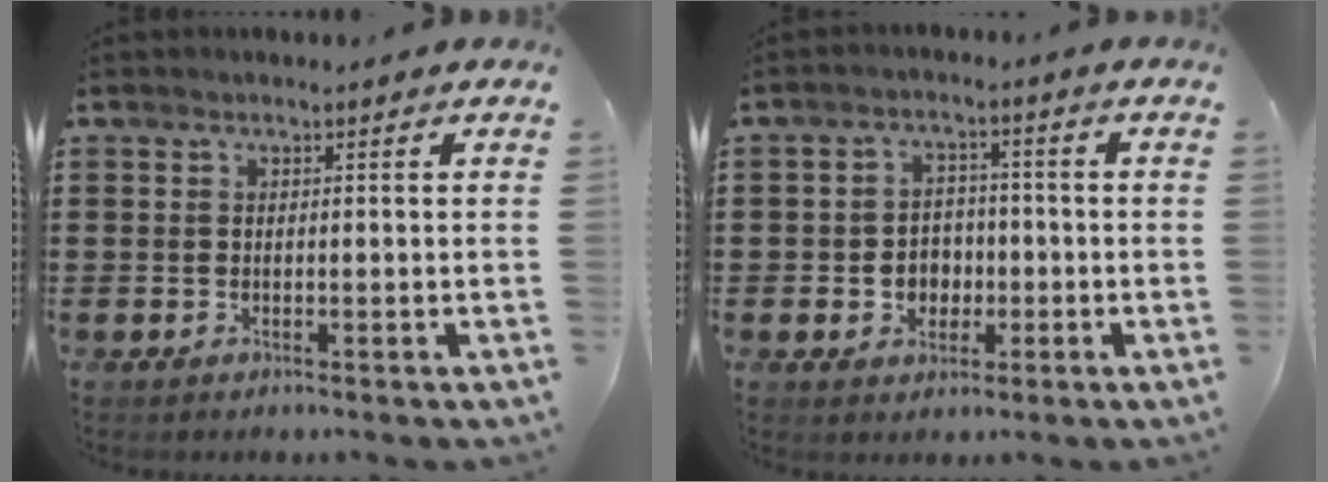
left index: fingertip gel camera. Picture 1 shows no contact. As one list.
[{"total": 4.0, "force": [-1.1, 3.5, 1.7], "torque": [-0.035, 0.005, -0.027]}]